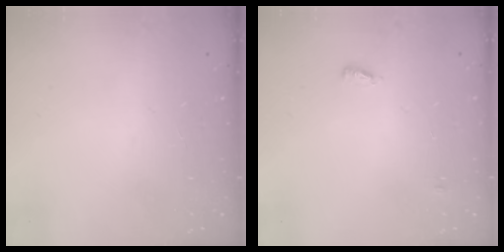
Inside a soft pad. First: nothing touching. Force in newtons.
{"total": 4.6, "press": 4.5, "slide": 0.7}